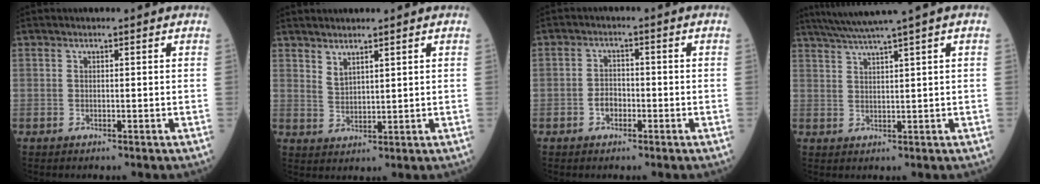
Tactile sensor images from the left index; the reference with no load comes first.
{"total": 2.8, "force": [2.3, 0.6, 1.5], "torque": [-0.038, -0.007, 0.053]}
{"total": 2.7, "force": [-1.1, 1.8, 1.6], "torque": [-0.030, 0.005, -0.021]}
{"total": 7.0, "force": [5.3, -1.7, 4.1], "torque": [-0.072, 0.019, 0.094]}